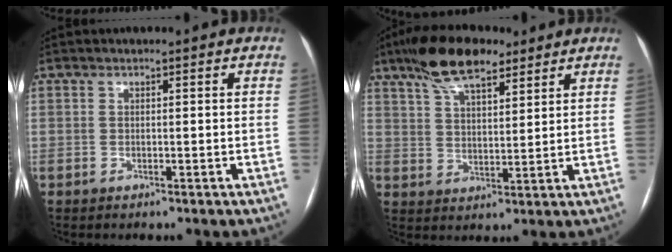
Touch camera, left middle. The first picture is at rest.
{"total": 11.0, "force": [7.9, 3.6, 6.8], "torque": [-0.126, 0.020, 0.140]}